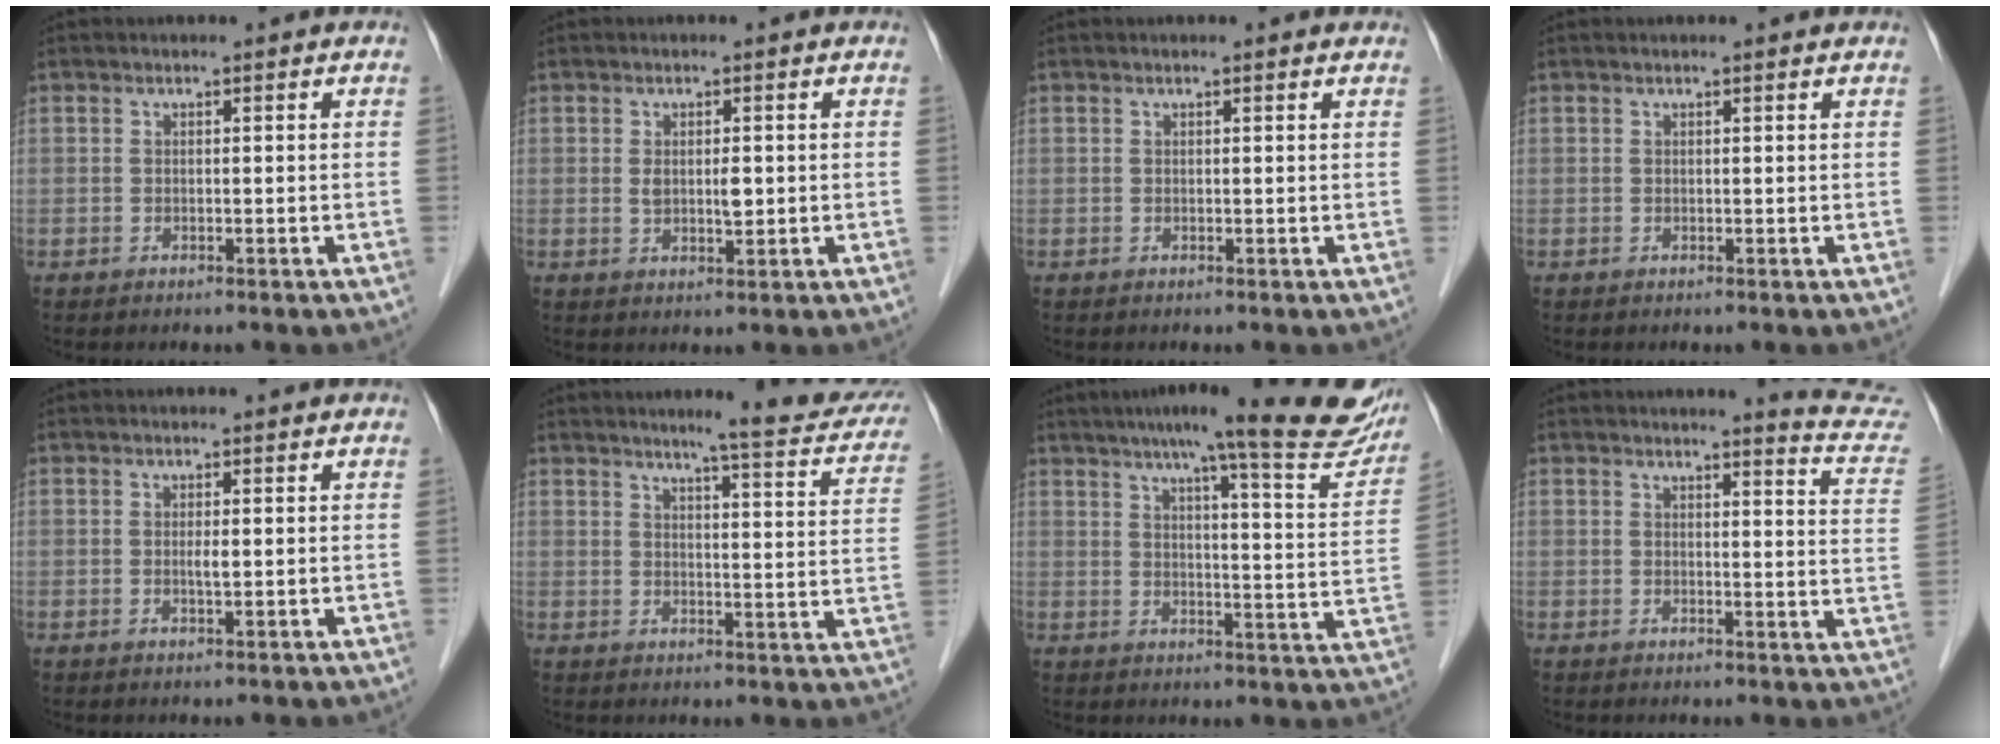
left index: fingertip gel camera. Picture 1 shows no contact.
{"total": 2.9, "force": [0.2, 1.1, 2.7], "torque": [-0.046, -0.004, 0.004]}
{"total": 0.9, "force": [0.7, 0.1, 0.6], "torque": [-0.010, 0.009, 0.009]}
{"total": 0.8, "force": [0.7, -0.1, 0.4], "torque": [-0.014, 0.006, 0.011]}
{"total": 1.3, "force": [0.0, 0.2, 1.3], "torque": [-0.026, -0.001, 0.000]}
{"total": 12.9, "force": [11.3, 0.8, 6.2], "torque": [-0.063, -0.026, 0.117]}
{"total": 21.6, "force": [18.0, 1.9, 11.9], "torque": [-0.155, -0.019, 0.214]}
{"total": 9.0, "force": [8.9, -0.6, 1.4], "torque": [-0.008, -0.076, 0.074]}